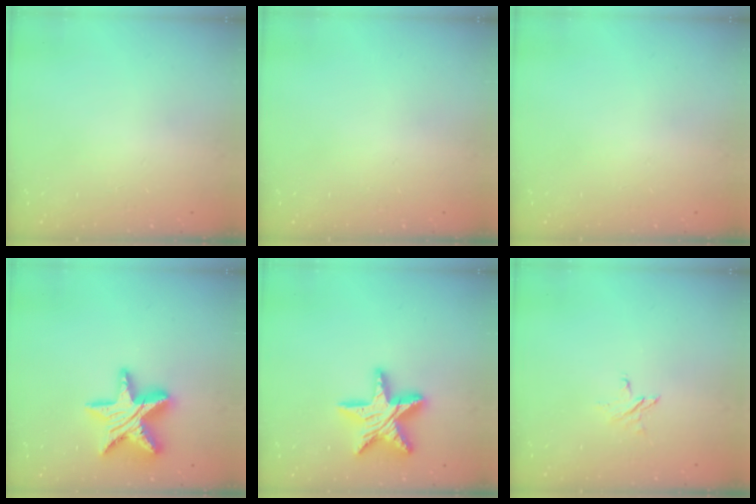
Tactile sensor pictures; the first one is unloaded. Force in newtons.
{"total": 0.0}
{"total": 0.0}
{"total": 17.8, "press": 17.8, "slide": 1.2}
{"total": 18.1, "press": 18.1, "slide": 1.4}
{"total": 3.5, "press": 3.5, "slide": 0.3}